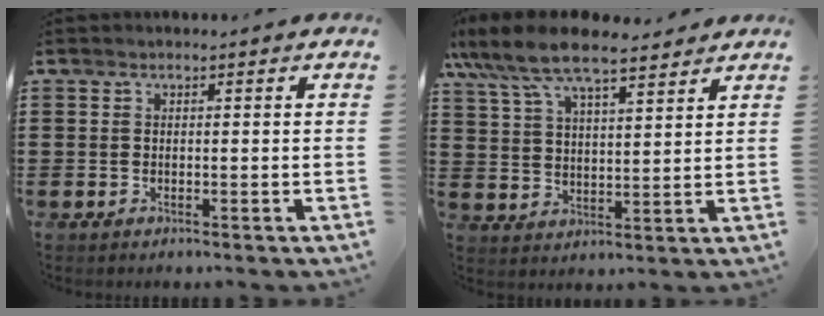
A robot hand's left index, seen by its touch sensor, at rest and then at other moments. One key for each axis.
{"total": 9.1, "fx": 7.7, "fy": 2.2, "fz": 4.3, "tx": -0.110, "ty": -0.021, "tz": 0.139}